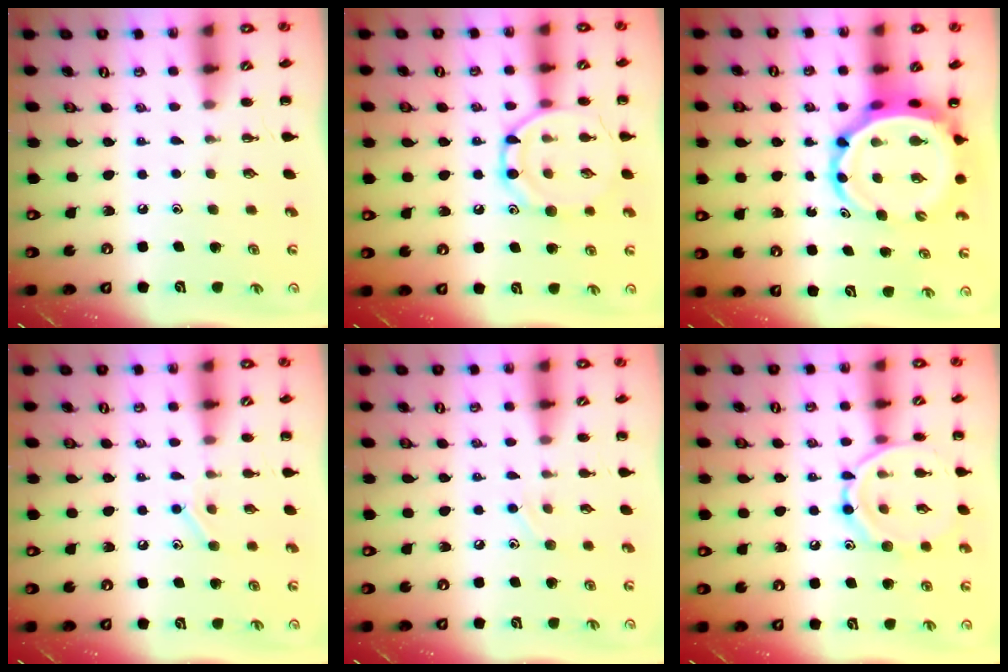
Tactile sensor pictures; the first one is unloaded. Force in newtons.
{"total": 12.9, "press": 12.9, "slide": 0.7}
{"total": 8.9, "press": 8.5, "slide": 2.7}
{"total": 8.6, "press": 8.4, "slide": 1.5}
{"total": 5.2, "press": 5.0, "slide": 1.6}
{"total": 11.7, "press": 11.7, "slide": 0.5}